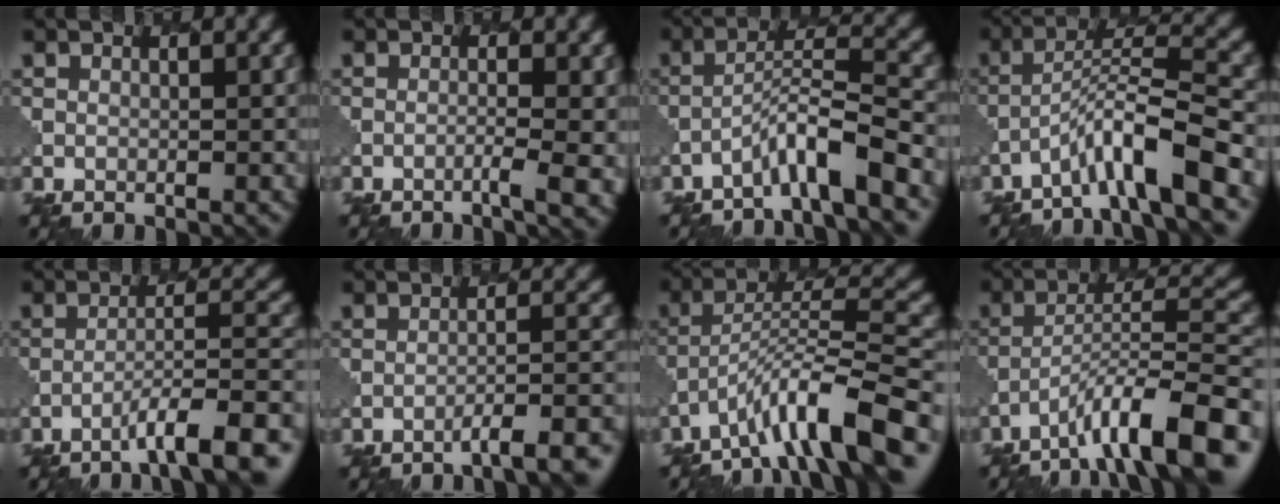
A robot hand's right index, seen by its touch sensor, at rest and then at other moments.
{"total": 2.5, "force": [-1.1, 0.2, 2.2], "torque": [-0.031, 0.005, -0.029]}
{"total": 4.9, "force": [-3.4, 0.3, 3.6], "torque": [-0.060, 0.015, -0.069]}
{"total": 6.7, "force": [-4.3, 0.7, 5.1], "torque": [-0.088, 0.014, -0.081]}
{"total": 8.2, "force": [-5.4, 1.4, 6.0], "torque": [-0.088, 0.013, -0.086]}
{"total": 5.5, "force": [-4.2, 0.8, 3.5], "torque": [-0.039, 0.015, -0.060]}
{"total": 9.6, "force": [-6.5, 2.3, 6.8], "torque": [-0.100, 0.017, -0.113]}
{"total": 10.9, "force": [-7.3, 2.5, 7.8], "torque": [-0.119, 0.018, -0.126]}